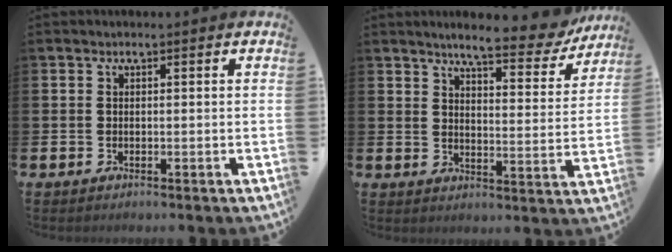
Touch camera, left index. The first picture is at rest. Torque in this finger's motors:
{"motor_torque": [1.08, -1.06, 0.57, 0.07]}